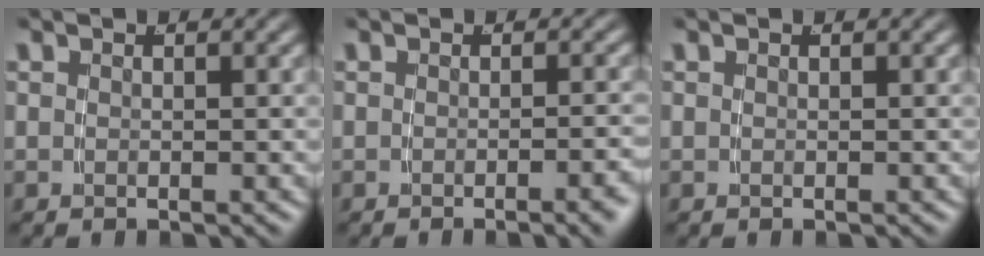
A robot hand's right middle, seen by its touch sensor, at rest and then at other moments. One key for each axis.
{"total": 1.8, "fx": -1.3, "fy": -0.3, "fz": 1.2, "tx": -0.014, "ty": 0.010, "tz": -0.024}
{"total": 0.0}